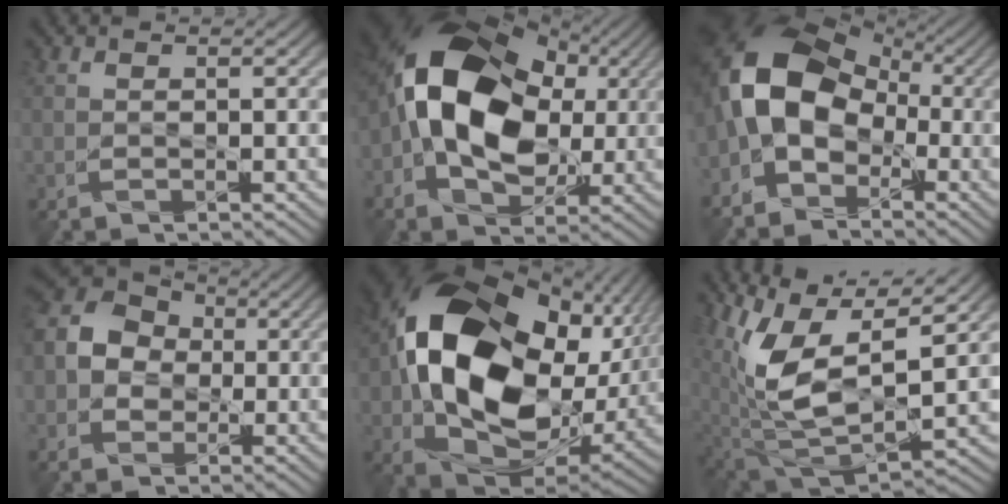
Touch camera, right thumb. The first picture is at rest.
{"total": 17.5, "force": [1.0, 12.0, 12.7], "torque": [-0.242, 0.014, 0.006]}
{"total": 13.4, "force": [-1.6, 8.8, 9.9], "torque": [-0.219, 0.009, -0.052]}
{"total": 9.0, "force": [-0.1, 7.6, 4.9], "torque": [-0.127, 0.011, -0.022]}
{"total": 21.3, "force": [1.7, 15.2, 14.9], "torque": [-0.348, -0.039, 0.060]}
{"total": 13.8, "force": [5.3, 6.0, 11.2], "torque": [-0.250, 0.000, 0.105]}